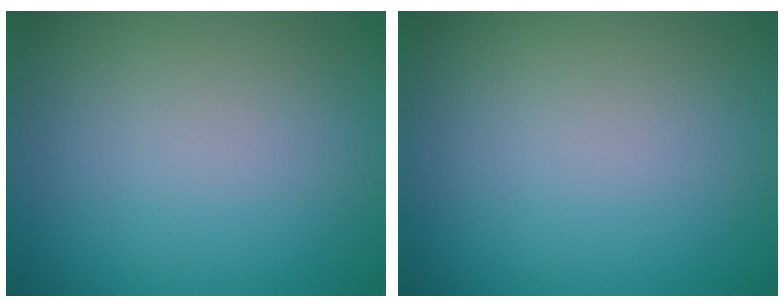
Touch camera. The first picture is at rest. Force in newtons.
{"total": 0.0}